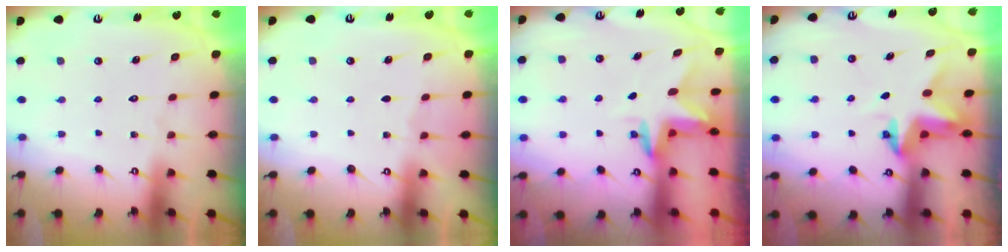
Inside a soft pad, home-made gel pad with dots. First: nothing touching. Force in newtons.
{"total": 3.2, "press": 2.5, "slide": 2.0}
{"total": 3.0, "press": 3.0, "slide": 0.1}
{"total": 3.4, "press": 3.4, "slide": 0.2}